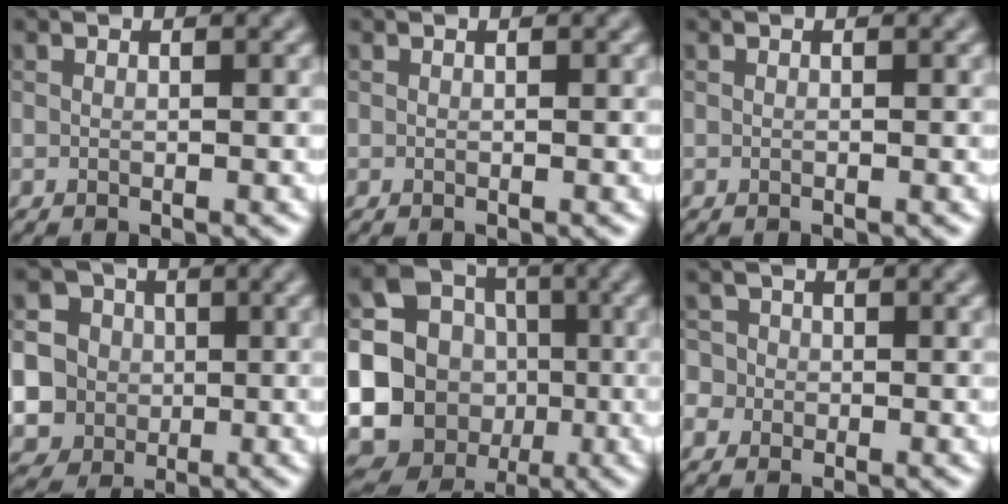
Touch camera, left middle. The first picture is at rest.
{"total": 0.0}
{"total": 0.0}
{"total": 12.2, "force": [-0.1, 11.6, 3.9], "torque": [-0.113, 0.001, -0.013]}
{"total": 24.5, "force": [-4.4, 23.2, 6.5], "torque": [-0.136, -0.026, -0.125]}
{"total": 3.0, "force": [-0.6, 2.8, 0.8], "torque": [0.004, 0.019, -0.035]}